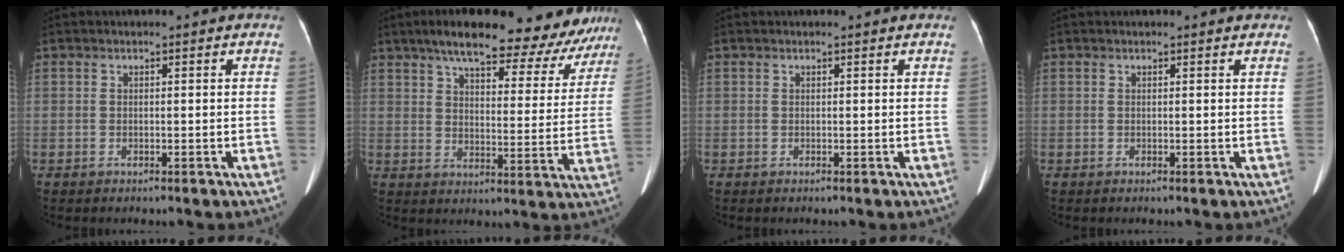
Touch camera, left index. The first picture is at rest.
{"total": 21.8, "force": [18.2, 6.5, 10.1], "torque": [-0.134, -0.002, 0.224]}
{"total": 1.8, "force": [1.7, 0.3, 0.6], "torque": [-0.007, -0.002, 0.012]}
{"total": 2.2, "force": [2.1, 0.5, 0.6], "torque": [-0.008, -0.003, 0.015]}